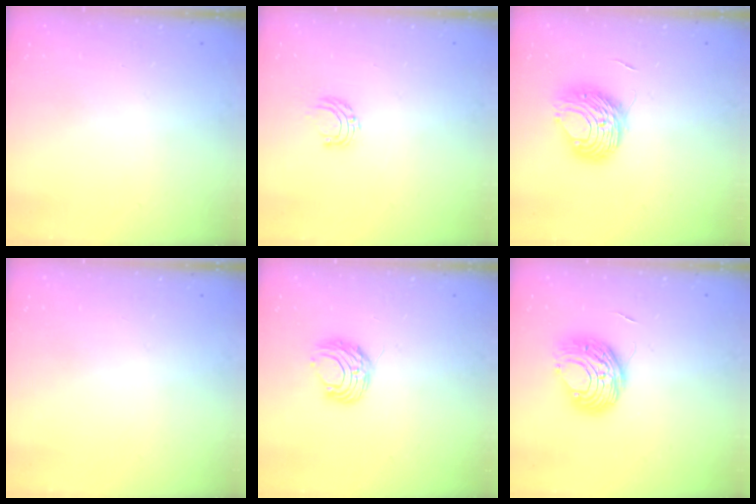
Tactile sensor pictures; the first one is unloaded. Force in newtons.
{"total": 5.2, "press": 5.1, "slide": 0.5}
{"total": 8.5, "press": 8.5, "slide": 0.2}
{"total": 0.0}
{"total": 7.6, "press": 7.6, "slide": 0.5}
{"total": 8.8, "press": 8.8, "slide": 0.6}